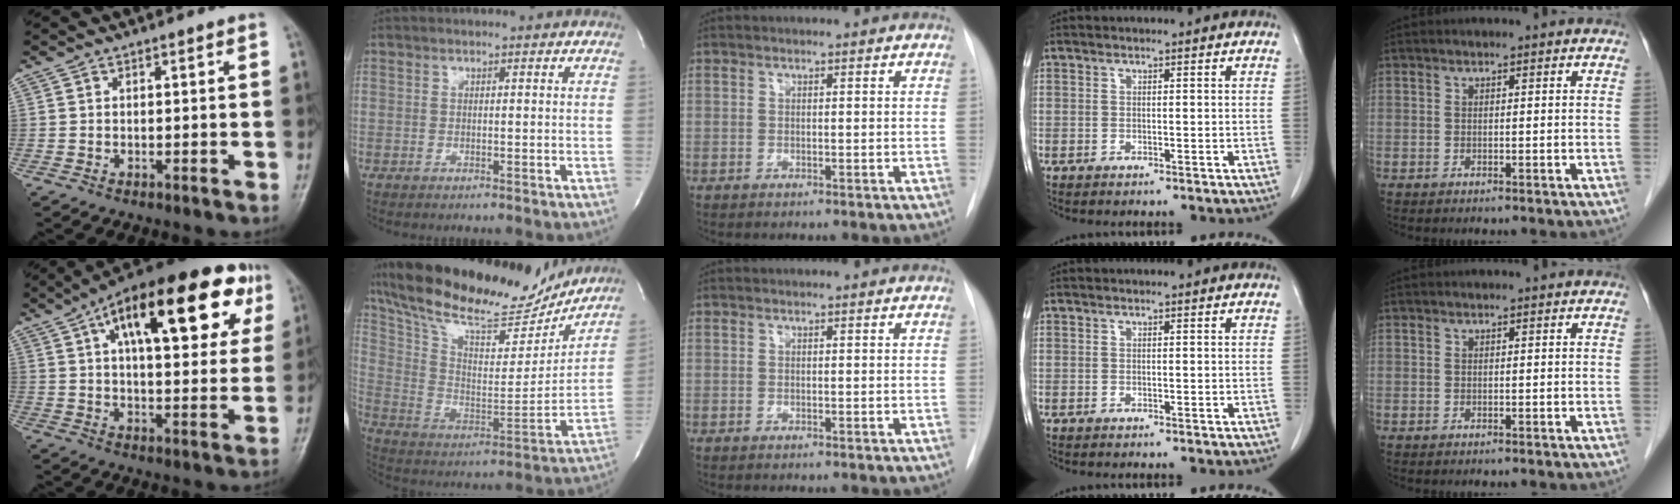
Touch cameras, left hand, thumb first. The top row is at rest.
{"thumb": {"total": 26.3, "force": [11.1, 11.2, 21.0], "torque": [-0.284, 0.015, 0.160]}, "index": {"total": 25.5, "force": [21.8, 6.0, 11.8], "torque": [-0.221, -0.003, 0.344]}}